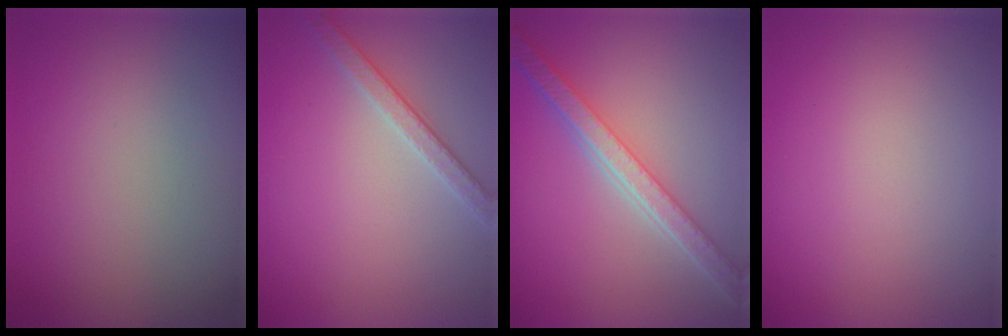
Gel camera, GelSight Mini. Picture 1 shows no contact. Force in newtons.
{"total": 2.7, "press": 2.6, "slide": 0.6}
{"total": 5.6, "press": 4.4, "slide": 3.5}
{"total": 0.0}